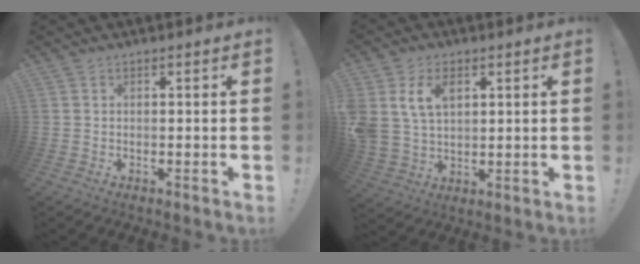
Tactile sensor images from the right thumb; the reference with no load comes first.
{"total": 9.9, "force": [4.3, 6.9, 5.7], "torque": [-0.109, -0.007, 0.084]}